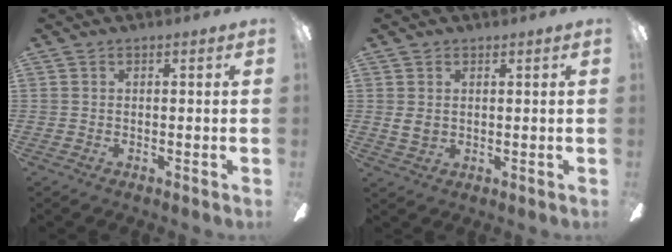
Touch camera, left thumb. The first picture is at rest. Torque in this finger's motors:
{"motor_torque": [-0.14, 0.44, 0.58, -0.37, 0.00]}